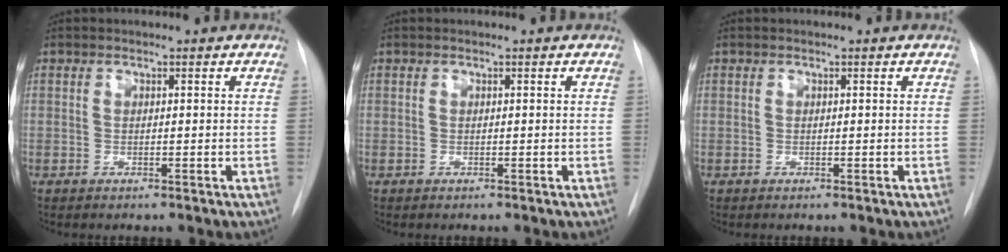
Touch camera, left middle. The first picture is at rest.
{"total": 0.0}
{"total": 0.0}